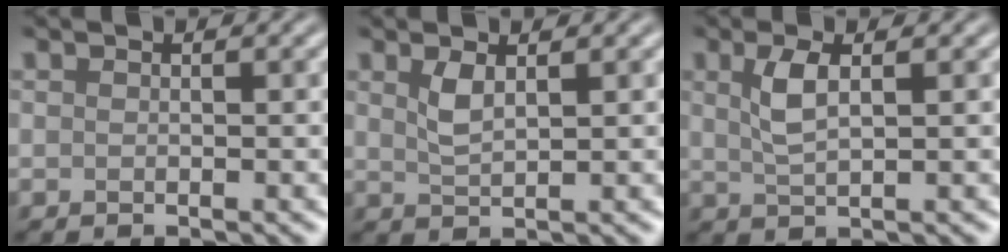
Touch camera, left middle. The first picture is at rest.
{"total": 1.9, "force": [1.0, 0.7, 1.4], "torque": [-0.034, -0.002, 0.024]}
{"total": 2.8, "force": [1.0, 1.0, 2.4], "torque": [-0.053, 0.002, 0.021]}